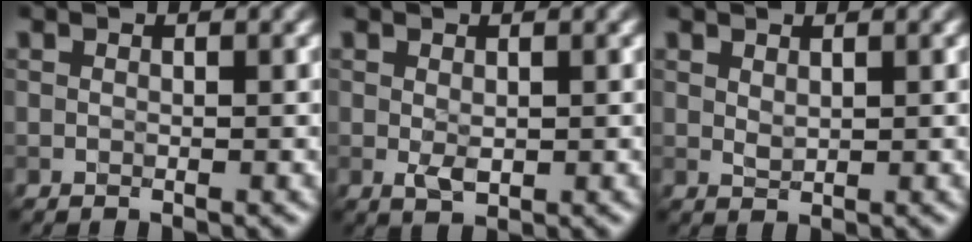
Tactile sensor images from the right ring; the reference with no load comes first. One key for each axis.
{"total": 1.4, "fx": 0.0, "fy": 0.7, "fz": 1.2, "tx": -0.025, "ty": -0.001, "tz": 0.004}
{"total": 0.8, "fx": 0.6, "fy": 0.3, "fz": 0.5, "tx": -0.012, "ty": -0.003, "tz": 0.015}